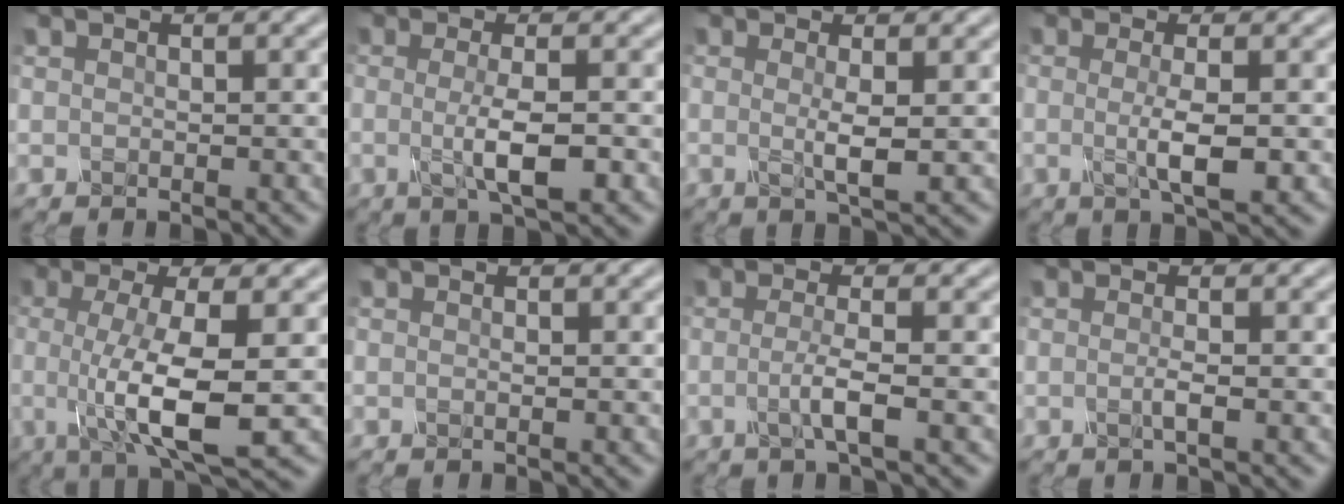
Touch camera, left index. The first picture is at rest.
{"total": 4.0, "force": [-0.6, 0.9, 3.8], "torque": [-0.064, -0.010, -0.011]}
{"total": 2.3, "force": [-0.1, 0.3, 2.3], "torque": [-0.043, -0.009, -0.003]}
{"total": 3.4, "force": [-0.3, 0.7, 3.3], "torque": [-0.055, -0.010, -0.007]}
{"total": 7.8, "force": [-0.9, 1.8, 7.5], "torque": [-0.123, -0.013, -0.017]}
{"total": 0.0}
{"total": 2.5, "force": [-0.6, 0.4, 2.4], "torque": [-0.045, -0.008, -0.016]}
{"total": 1.2, "force": [-0.3, 0.2, 1.1], "torque": [-0.019, -0.006, -0.009]}